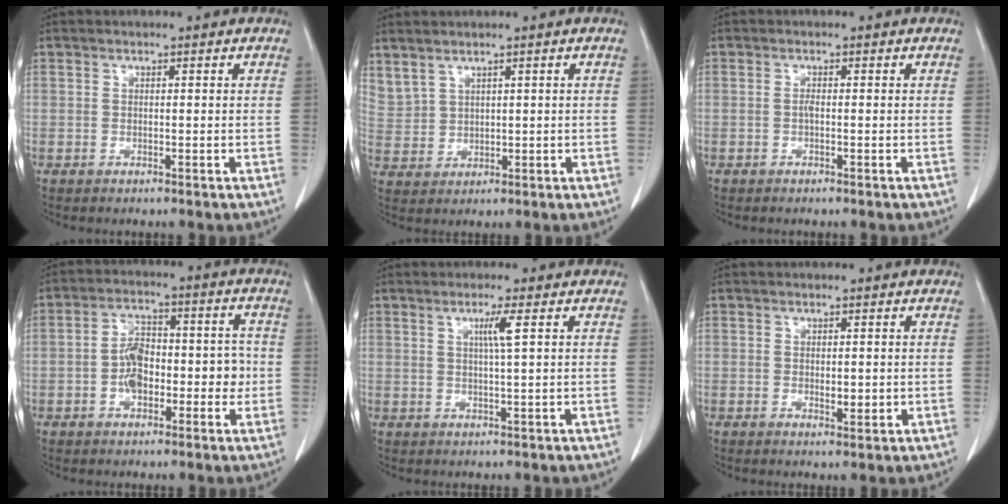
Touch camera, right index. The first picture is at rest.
{"total": 5.8, "force": [3.8, 3.7, 2.3], "torque": [-0.066, 0.008, 0.100]}
{"total": 0.7, "force": [-0.2, 0.1, 0.7], "torque": [-0.015, 0.001, -0.003]}
{"total": 8.1, "force": [-1.5, 4.6, 6.5], "torque": [-0.108, 0.033, -0.024]}
{"total": 3.0, "force": [1.1, -0.6, 2.8], "torque": [-0.052, -0.004, 0.020]}
{"total": 2.0, "force": [-0.1, 0.9, 1.7], "torque": [-0.026, -0.004, 0.003]}